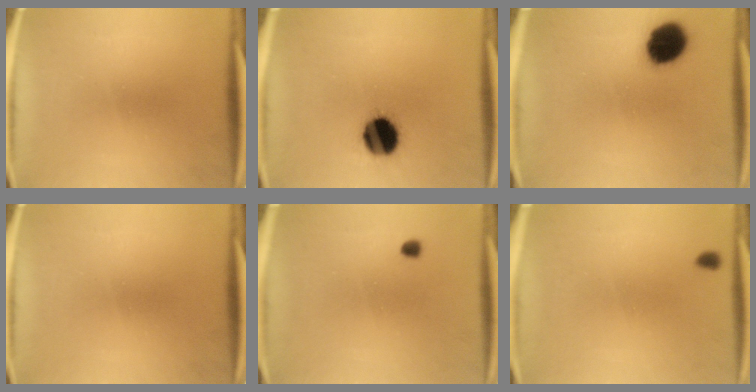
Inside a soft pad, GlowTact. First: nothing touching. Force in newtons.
{"total": 12.7}
{"total": 10.7}
{"total": 0.0}
{"total": 1.0}
{"total": 0.7}